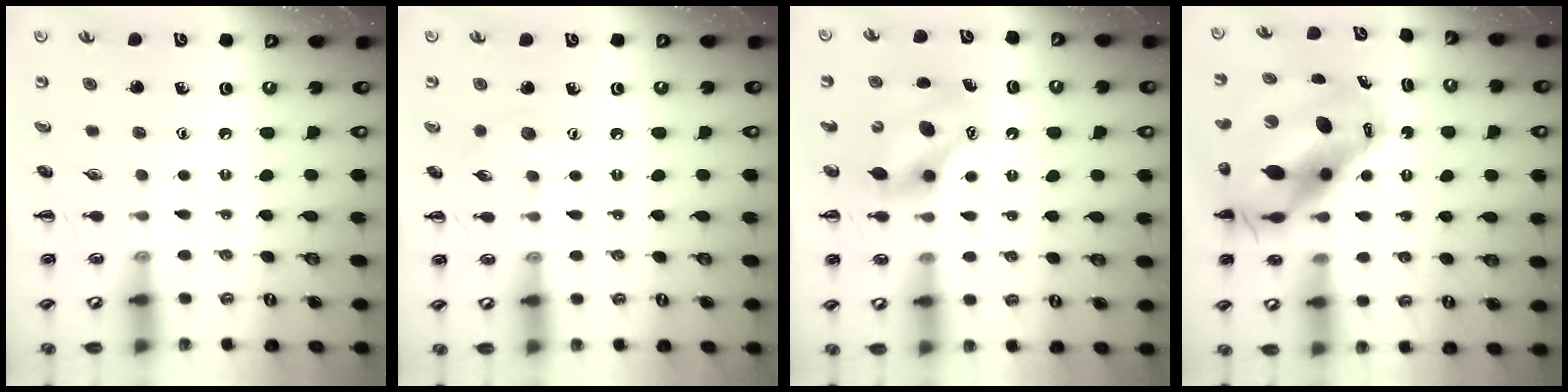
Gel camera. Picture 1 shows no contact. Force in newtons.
{"total": 5.1, "press": 4.9, "slide": 1.2}
{"total": 7.4, "press": 7.3, "slide": 1.2}
{"total": 17.3, "press": 16.7, "slide": 4.6}